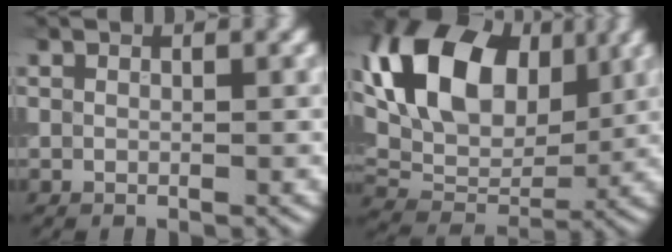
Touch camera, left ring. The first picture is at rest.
{"total": 12.0, "force": [3.6, 7.8, 8.4], "torque": [-0.156, 0.008, 0.056]}